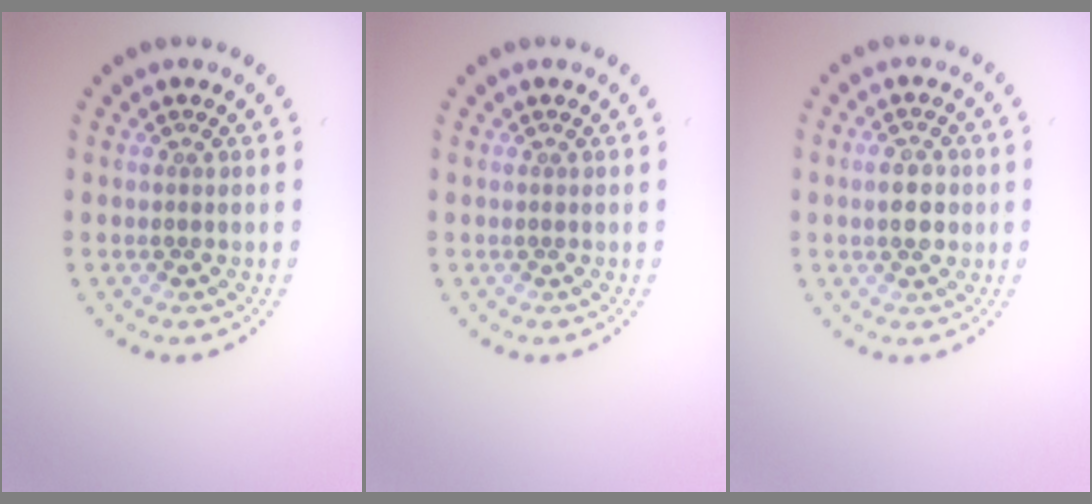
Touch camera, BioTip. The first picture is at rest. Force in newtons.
{"total": 0.0}
{"total": 2.6, "press": 2.6, "slide": 0.2}